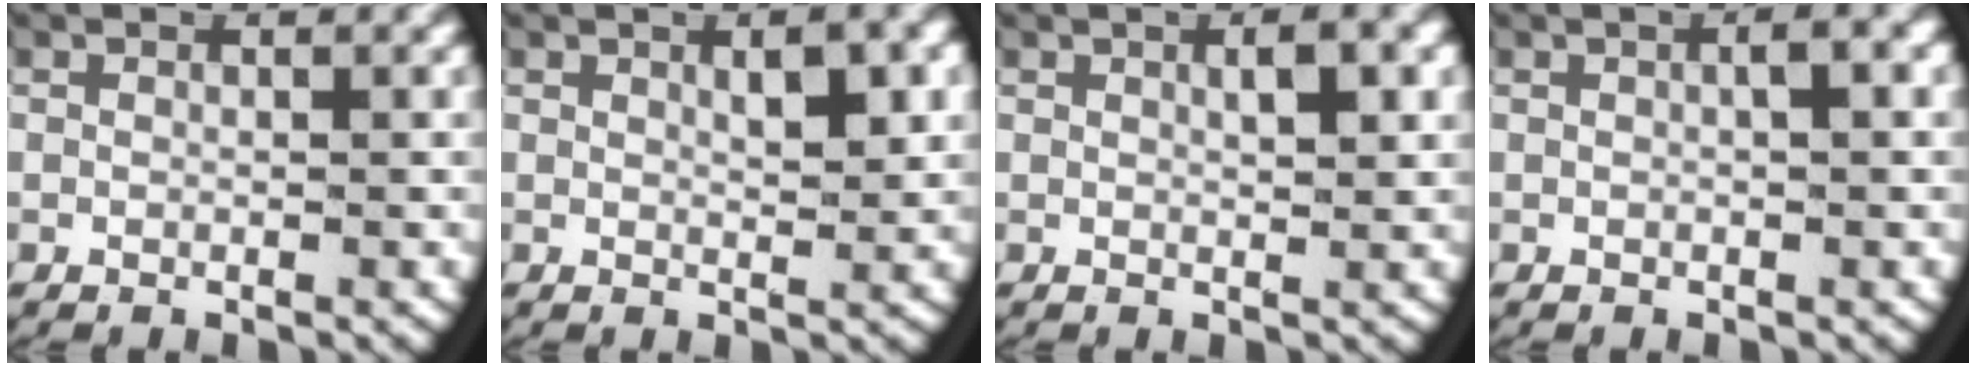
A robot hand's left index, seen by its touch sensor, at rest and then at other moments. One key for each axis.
{"total": 2.3, "fx": 0.9, "fy": 0.7, "fz": 2.0, "tx": -0.028, "ty": -0.003, "tz": 0.017}
{"total": 2.2, "fx": 0.7, "fy": 0.6, "fz": 2.0, "tx": -0.024, "ty": 0.003, "tz": 0.013}
{"total": 1.8, "fx": 0.4, "fy": 0.3, "fz": 1.7, "tx": -0.020, "ty": 0.009, "tz": 0.006}